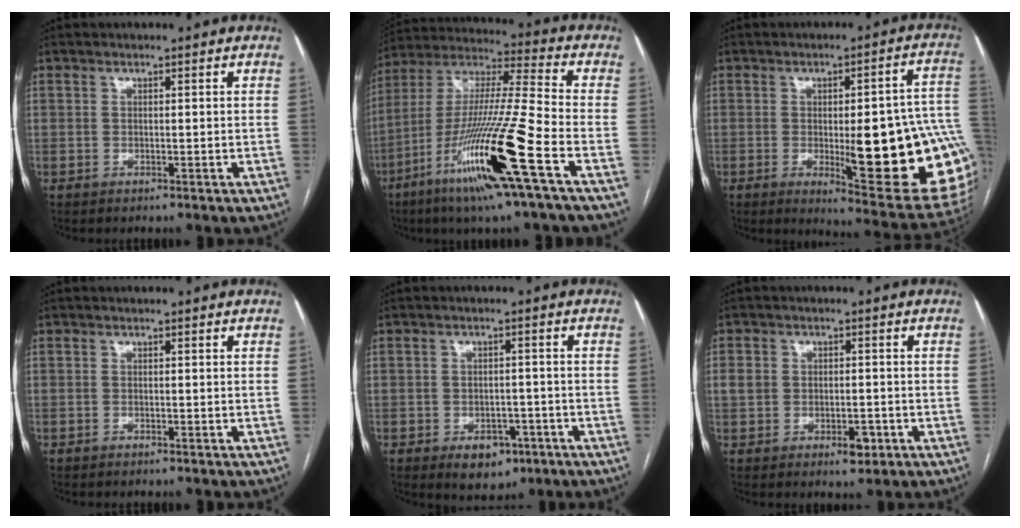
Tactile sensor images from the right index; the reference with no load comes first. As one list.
[{"total": 20.4, "force": [-9.2, -0.6, 18.2], "torque": [-0.379, -0.040, -0.179]}, {"total": 22.0, "force": [-3.0, 4.4, 21.4], "torque": [-0.183, 0.007, -0.020]}, {"total": 0.0}, {"total": 5.6, "force": [-3.0, 3.6, 3.1], "torque": [-0.036, 0.004, -0.033]}, {"total": 4.9, "force": [-1.2, 3.4, 3.3], "torque": [-0.049, 0.011, -0.008]}]